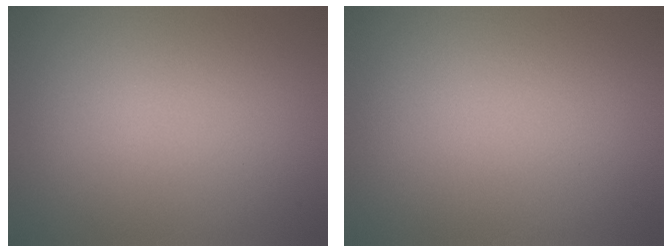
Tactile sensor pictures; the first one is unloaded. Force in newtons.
{"total": 0.0}